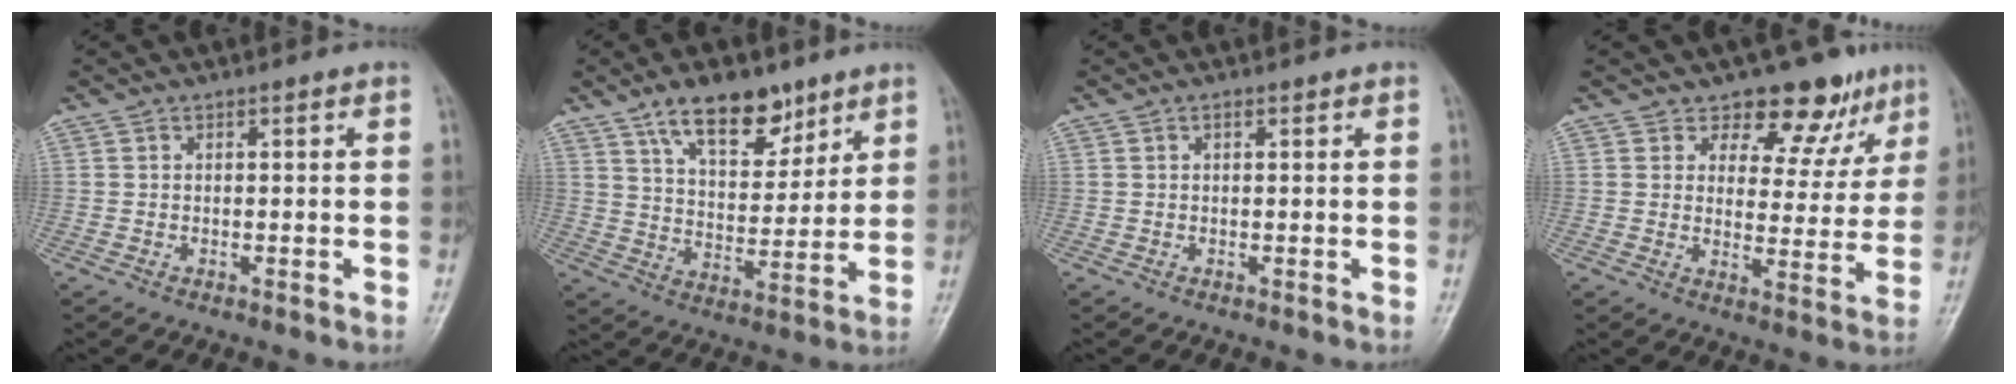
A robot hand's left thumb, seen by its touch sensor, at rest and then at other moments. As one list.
[{"total": 12.7, "force": [8.4, 6.2, 7.2], "torque": [-0.079, -0.052, 0.145]}, {"total": 0.6, "force": [0.3, 0.3, 0.4], "torque": [-0.008, 0.000, 0.002]}, {"total": 10.3, "force": [7.7, 6.0, 3.4], "torque": [0.004, -0.046, 0.094]}]